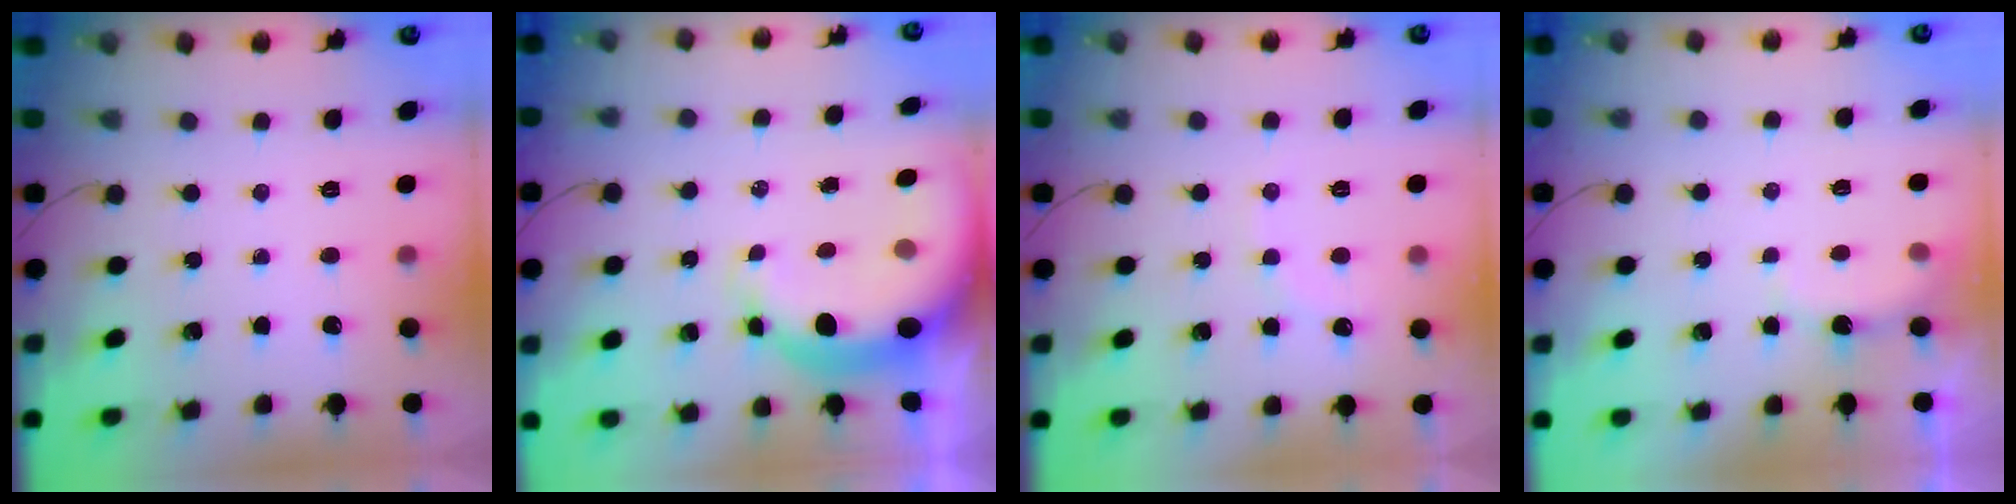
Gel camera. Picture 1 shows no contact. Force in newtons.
{"total": 9.1, "press": 8.7, "slide": 2.4}
{"total": 4.8, "press": 4.6, "slide": 1.3}
{"total": 3.0, "press": 2.9, "slide": 0.7}